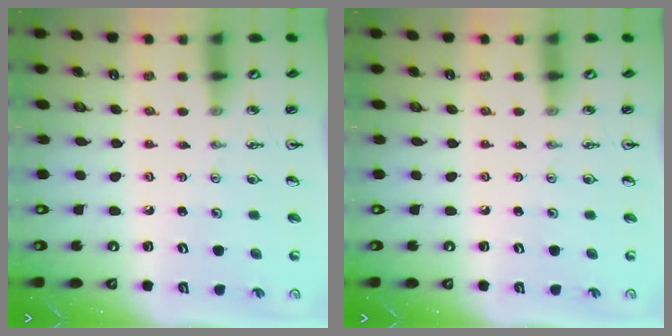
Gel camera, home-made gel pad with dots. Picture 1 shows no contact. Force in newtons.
{"total": 0.0}